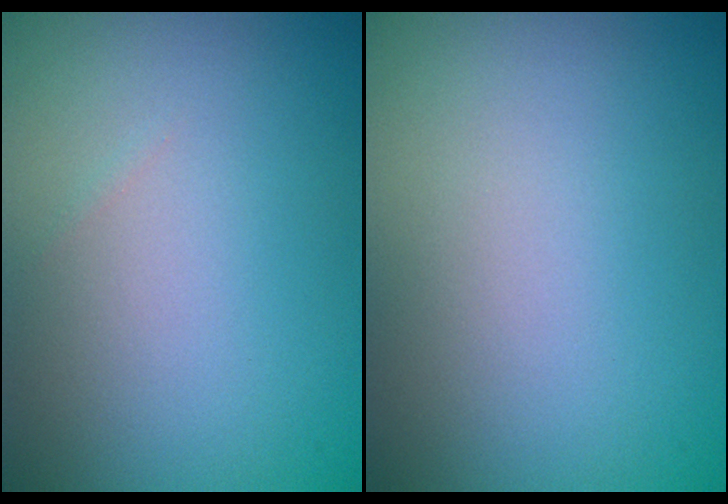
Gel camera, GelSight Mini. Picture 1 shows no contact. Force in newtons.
{"total": 0.0}